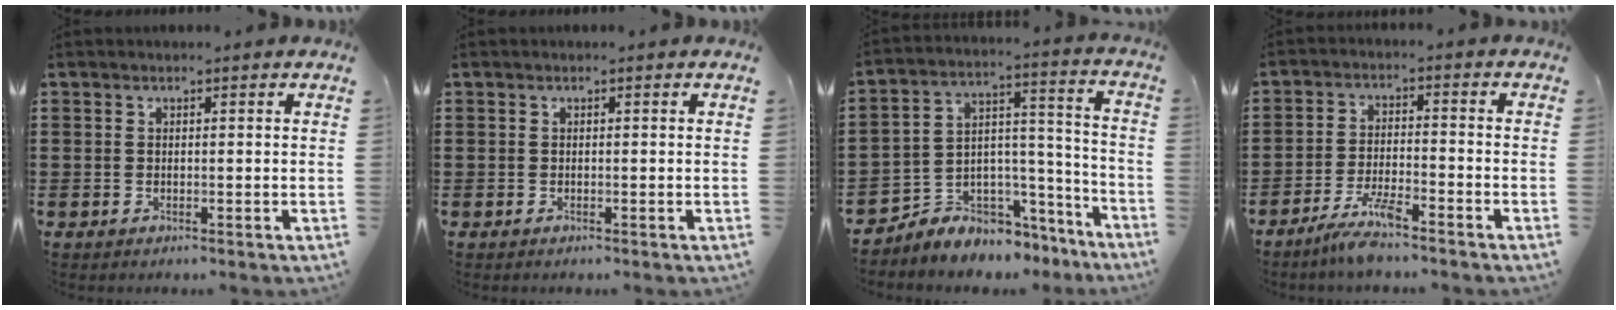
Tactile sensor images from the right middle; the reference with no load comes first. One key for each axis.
{"total": 0.0}
{"total": 5.2, "fx": -4.7, "fy": 2.3, "fz": -0.6, "tx": 0.003, "ty": 0.001, "tz": -0.090}
{"total": 5.3, "fx": -4.2, "fy": 0.5, "fz": 3.3, "tx": -0.075, "ty": -0.009, "tz": -0.080}